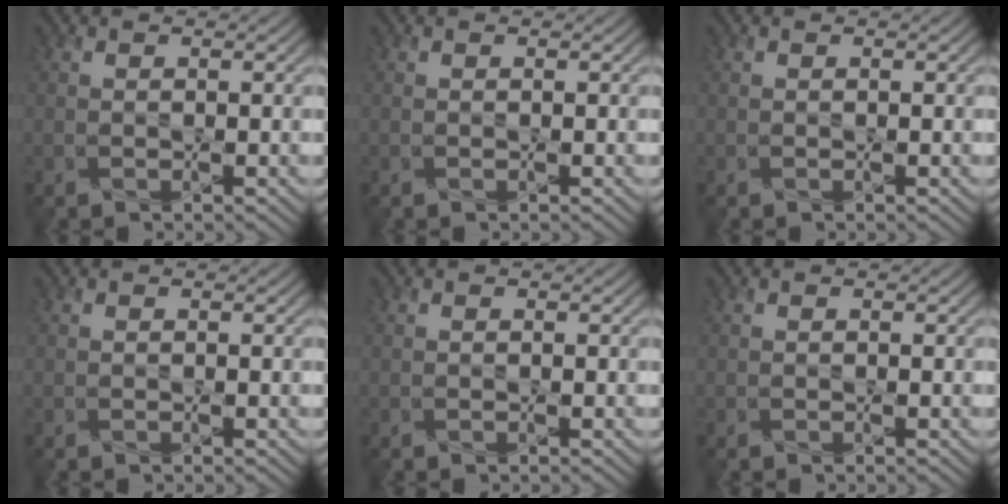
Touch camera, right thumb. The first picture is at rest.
{"total": 0.0}
{"total": 0.0}
{"total": 0.0}
{"total": 0.0}
{"total": 0.0}